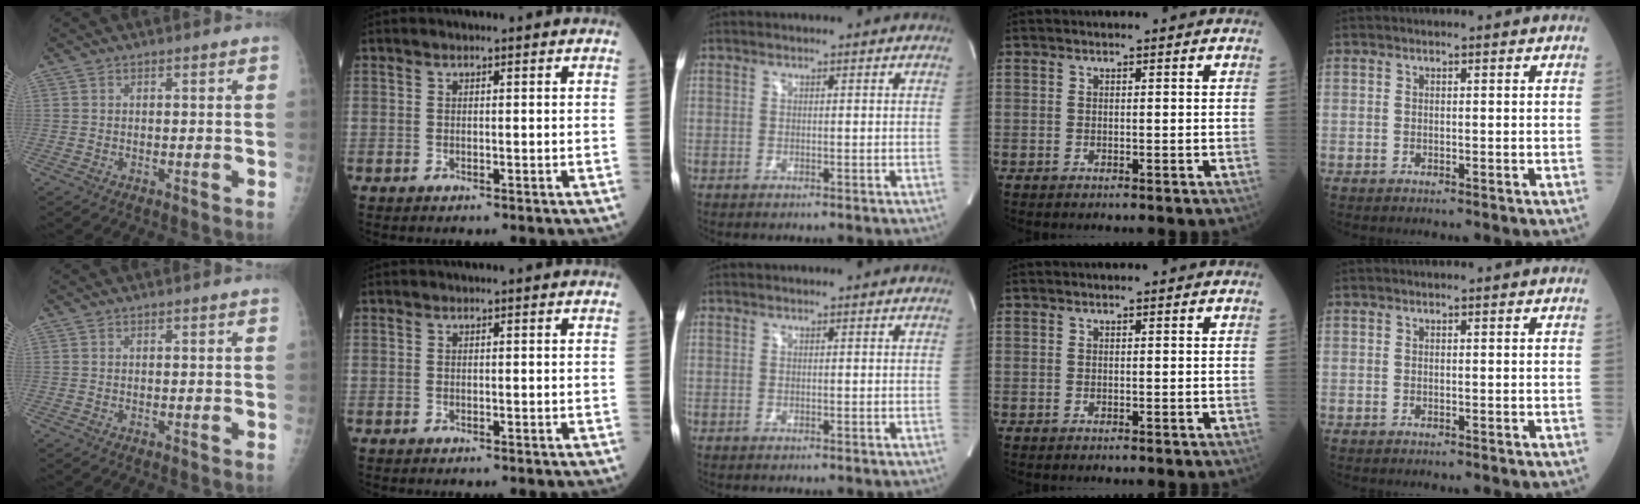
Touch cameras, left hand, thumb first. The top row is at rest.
{}